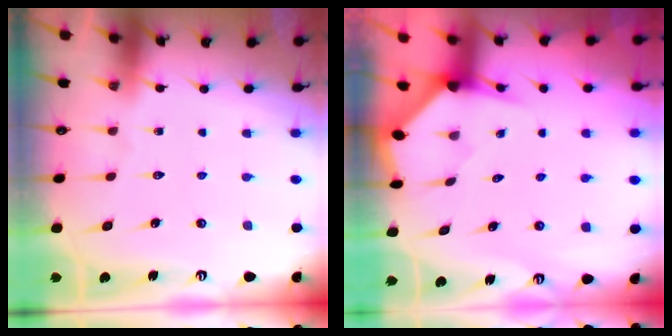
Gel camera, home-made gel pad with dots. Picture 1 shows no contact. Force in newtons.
{"total": 3.4, "press": 3.3, "slide": 0.3}